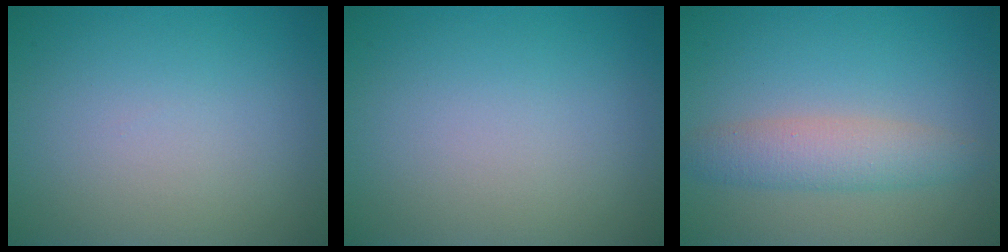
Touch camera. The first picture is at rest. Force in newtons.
{"total": 0.0}
{"total": 3.4, "press": 3.4, "slide": 0.1}